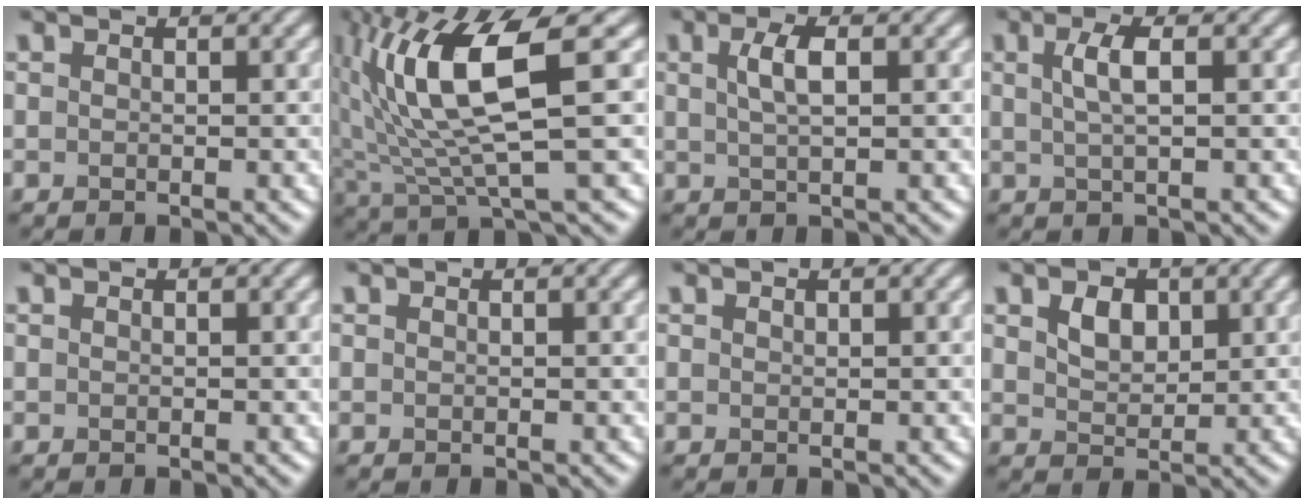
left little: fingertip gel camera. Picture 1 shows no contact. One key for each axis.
{"total": 9.8, "fx": 2.5, "fy": 2.4, "fz": 9.2, "tx": -0.173, "ty": 0.000, "tz": 0.052}
{"total": 2.5, "fx": 0.8, "fy": 0.7, "fz": 2.3, "tx": -0.044, "ty": 0.006, "tz": 0.013}
{"total": 2.6, "fx": 0.6, "fy": 0.7, "fz": 2.4, "tx": -0.046, "ty": 0.005, "tz": 0.011}
{"total": 0.0}
{"total": 0.0}
{"total": 0.0}
{"total": 2.6, "fx": 1.1, "fy": 1.7, "fz": 1.6, "tx": -0.035, "ty": 0.000, "tz": 0.021}